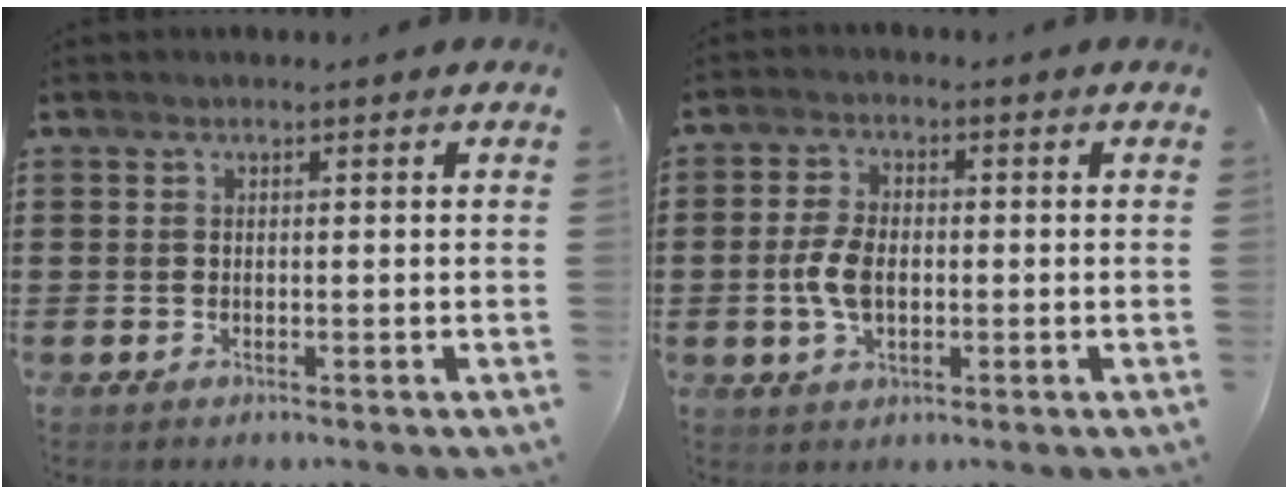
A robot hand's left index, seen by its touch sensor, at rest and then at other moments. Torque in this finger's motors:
{"motor_torque": [1.01, 0.46, 0.54, 0.13]}